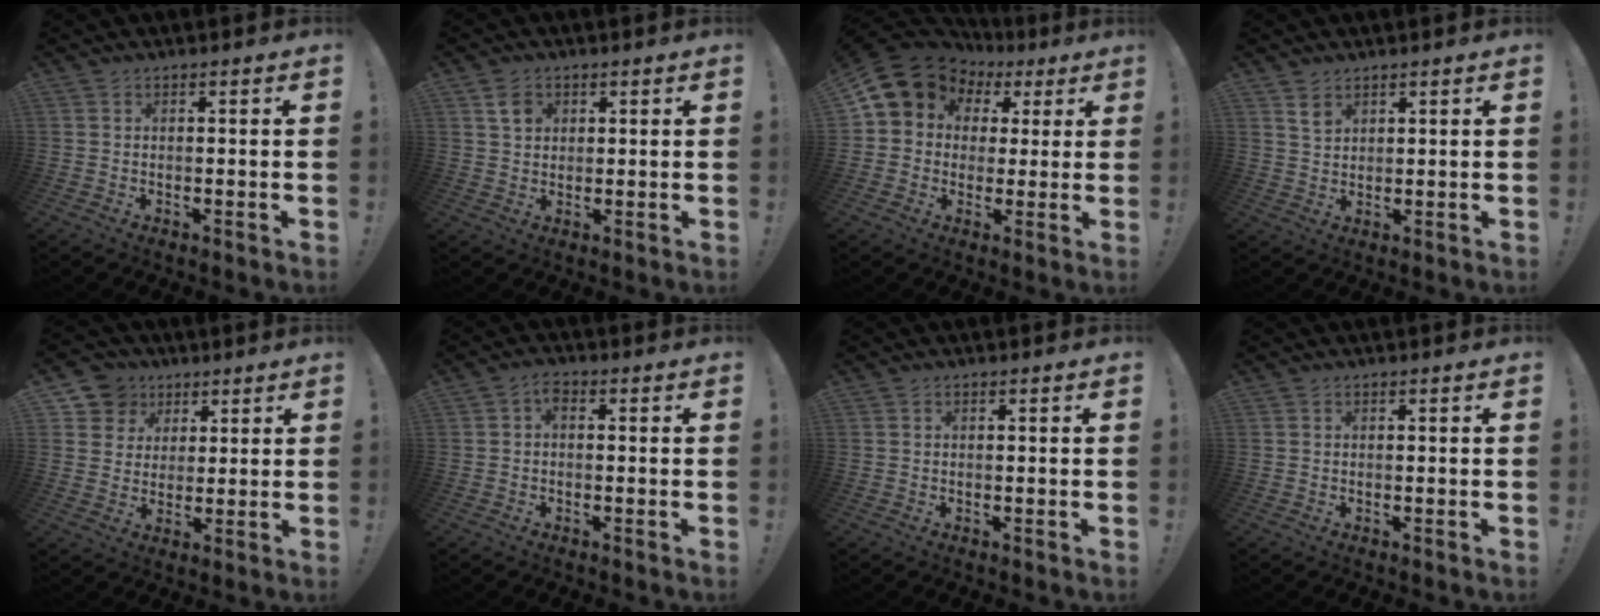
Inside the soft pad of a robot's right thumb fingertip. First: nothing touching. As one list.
[{"total": 3.8, "force": [2.0, 3.0, 1.2], "torque": [-0.013, -0.003, 0.035]}, {"total": 10.1, "force": [3.9, 8.5, 3.9], "torque": [-0.062, -0.021, 0.079]}, {"total": 3.1, "force": [2.4, 1.8, 1.0], "torque": [-0.005, -0.017, 0.043]}, {"total": 8.9, "force": [4.0, 7.7, 1.6], "torque": [-0.021, -0.026, 0.081]}, {"total": 2.4, "force": [-0.2, 1.4, 2.0], "torque": [-0.030, 0.002, -0.006]}, {"total": 0.0}, {"total": 0.0}]